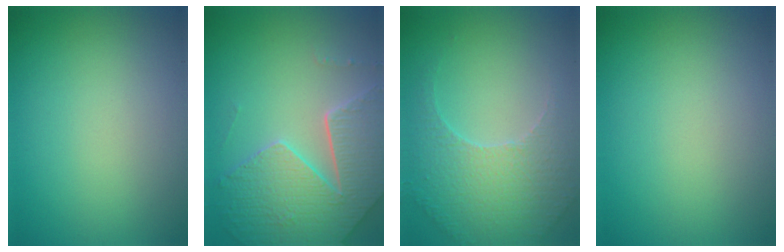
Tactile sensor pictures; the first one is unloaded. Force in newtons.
{"total": 7.0, "press": 5.4, "slide": 4.5}
{"total": 4.1, "press": 3.7, "slide": 1.9}
{"total": 0.0}